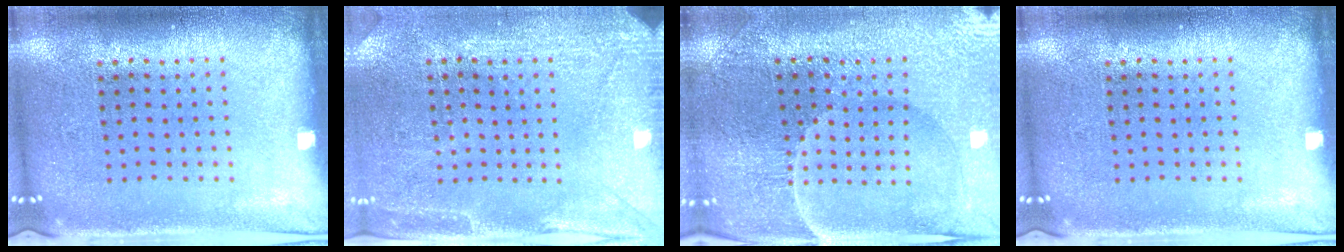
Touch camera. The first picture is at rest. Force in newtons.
{"total": 2.9, "press": 2.8, "slide": 0.6}
{"total": 3.6, "press": 3.6, "slide": 0.4}
{"total": 0.0}